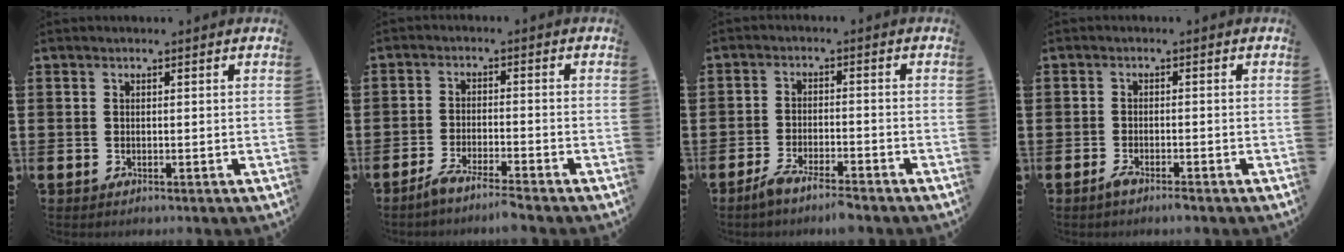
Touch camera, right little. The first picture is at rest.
{"total": 3.6, "force": [-3.0, -0.3, 1.9], "torque": [-0.037, -0.004, -0.057]}
{"total": 3.9, "force": [-3.2, 0.3, 2.2], "torque": [-0.042, -0.001, -0.060]}
{"total": 1.6, "force": [-1.1, 0.3, 1.1], "torque": [-0.022, 0.002, -0.022]}